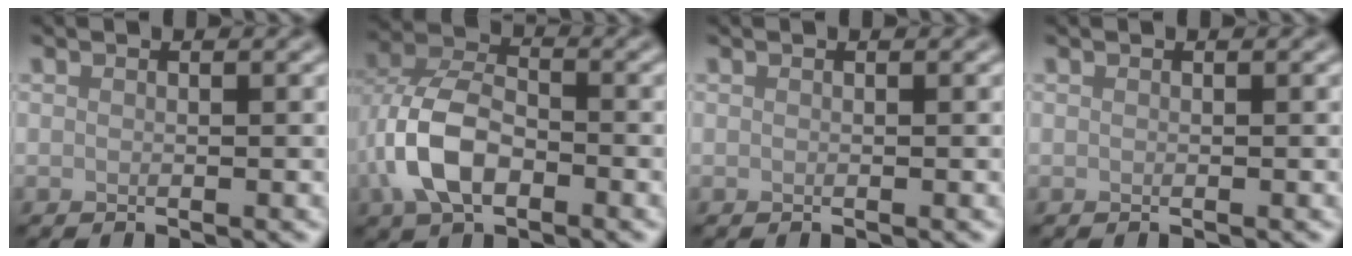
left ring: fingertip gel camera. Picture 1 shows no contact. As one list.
[{"total": 6.6, "force": [-2.0, 4.0, 4.8], "torque": [-0.106, 0.004, -0.048]}, {"total": 0.0}, {"total": 0.0}]